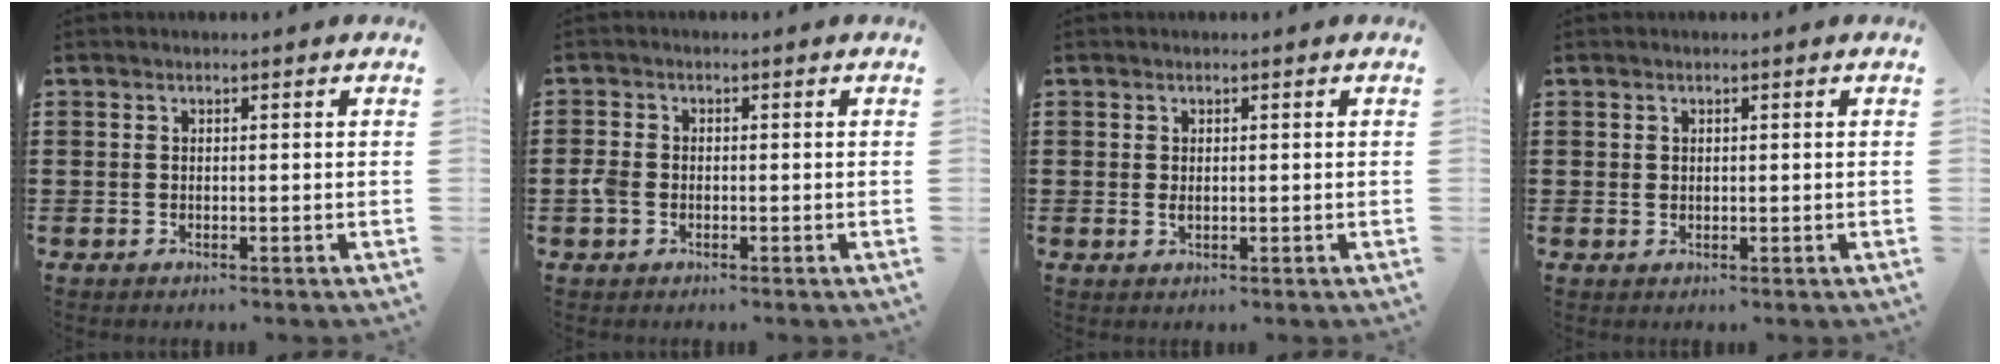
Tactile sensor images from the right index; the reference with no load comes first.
{"total": 2.5, "force": [-0.8, 1.7, 1.6], "torque": [-0.047, -0.003, -0.020]}
{"total": 0.8, "force": [0.1, 0.4, 0.6], "torque": [-0.014, 0.002, 0.002]}
{"total": 0.6, "force": [0.3, 0.5, 0.2], "torque": [-0.005, 0.004, 0.005]}